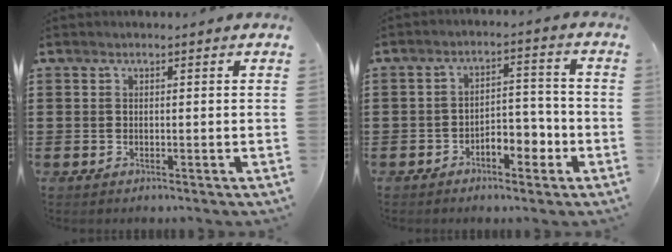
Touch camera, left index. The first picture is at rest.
{"total": 5.0, "force": [-3.0, 2.5, 3.1], "torque": [-0.046, 0.012, -0.060]}